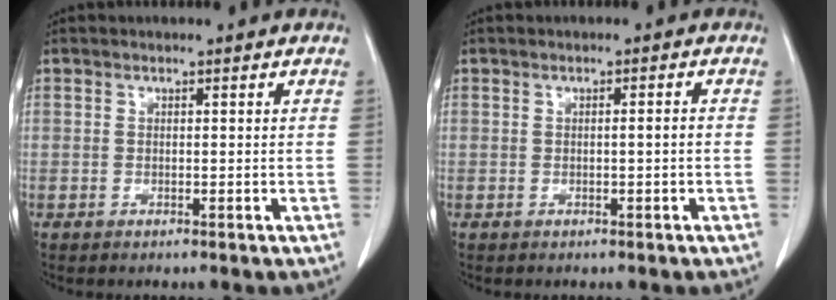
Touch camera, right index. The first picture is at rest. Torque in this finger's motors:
{"motor_torque": [0.26, -0.02, 0.16, 0.03]}